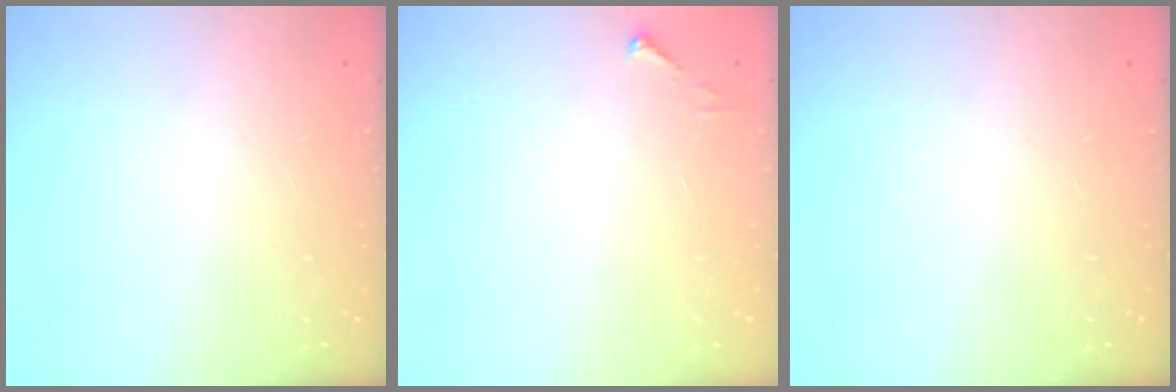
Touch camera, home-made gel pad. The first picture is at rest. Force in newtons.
{"total": 2.5, "press": 2.5, "slide": 0.3}
{"total": 0.0}